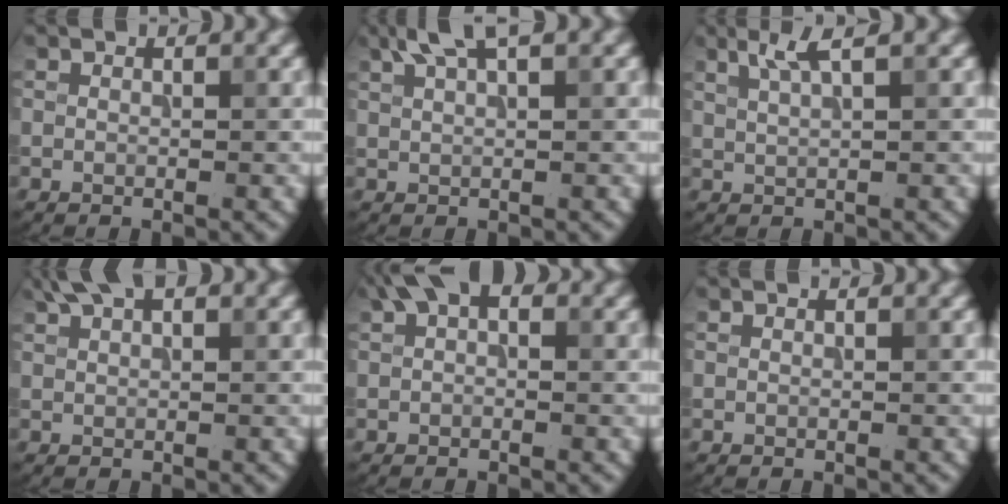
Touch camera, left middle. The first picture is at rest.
{"total": 3.2, "force": [2.1, 0.7, 2.3], "torque": [-0.038, 0.007, 0.039]}
{"total": 2.6, "force": [1.6, 0.4, 2.0], "torque": [-0.032, 0.003, 0.031]}
{"total": 3.1, "force": [2.1, 1.0, 2.0], "torque": [-0.030, 0.007, 0.040]}
{"total": 3.1, "force": [1.4, 1.7, 2.2], "torque": [-0.030, 0.011, 0.014]}
{"total": 0.0}